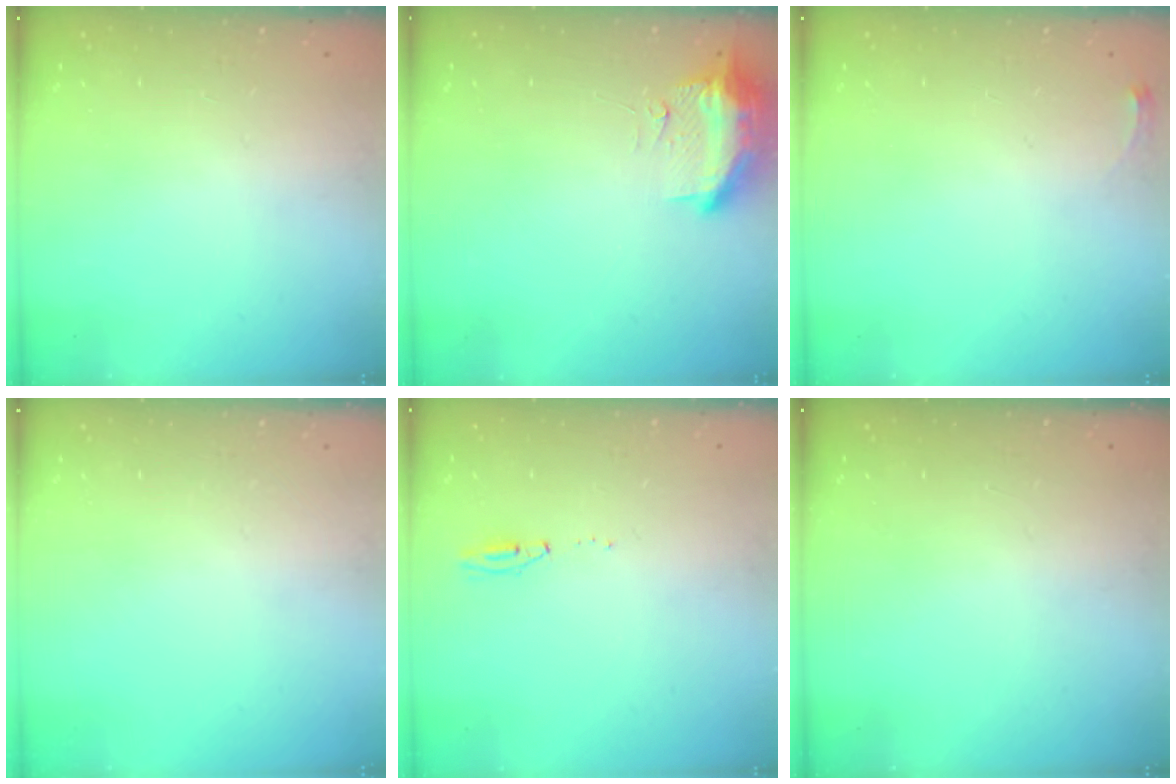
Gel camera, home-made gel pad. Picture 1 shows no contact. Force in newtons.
{"total": 10.0, "press": 9.9, "slide": 1.7}
{"total": 2.8, "press": 2.8, "slide": 0.4}
{"total": 0.0}
{"total": 15.0, "press": 4.8, "slide": 14.3}
{"total": 1.0, "press": 0.0, "slide": 1.0}